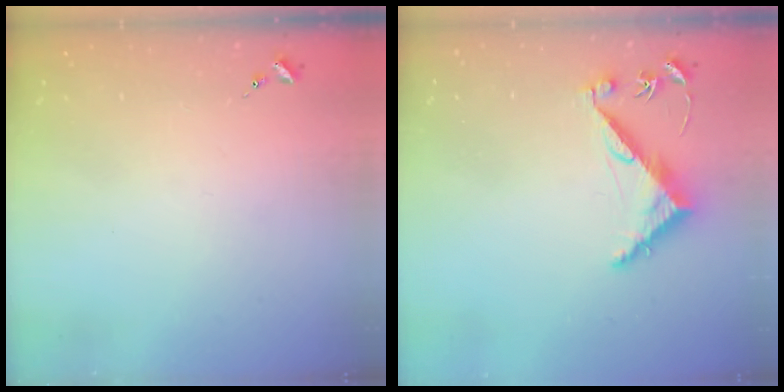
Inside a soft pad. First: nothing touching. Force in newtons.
{"total": 6.7, "press": 6.6, "slide": 0.7}